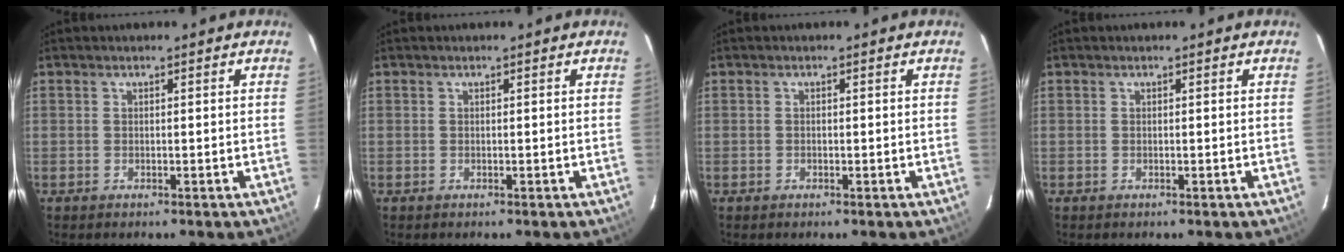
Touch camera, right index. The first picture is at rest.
{"total": 0.0}
{"total": 0.0}
{"total": 0.0}